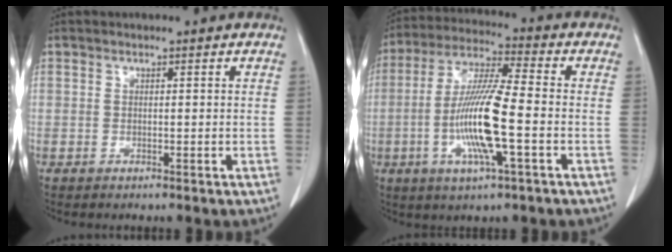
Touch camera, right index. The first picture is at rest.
{"total": 13.3, "force": [-3.0, 0.8, 12.9], "torque": [-0.258, -0.009, -0.062]}